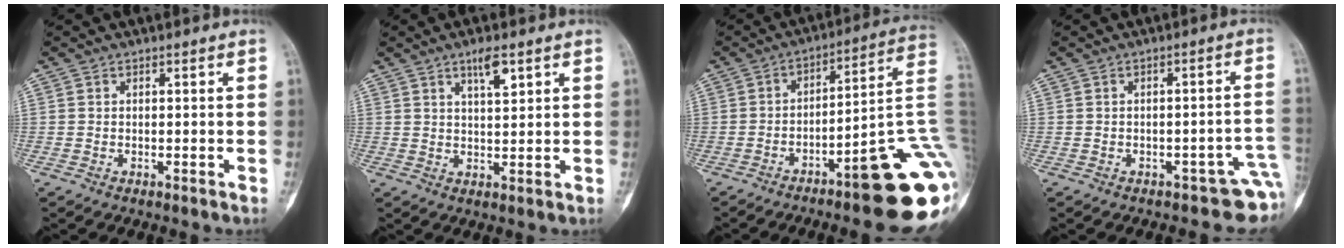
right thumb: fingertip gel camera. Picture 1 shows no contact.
{"total": 4.8, "force": [2.7, 1.4, 3.7], "torque": [-0.058, -0.015, 0.048]}
{"total": 20.4, "force": [-7.5, 3.3, 18.7], "torque": [-0.166, 0.060, -0.096]}
{"total": 6.2, "force": [-2.7, 3.1, 4.7], "torque": [-0.026, 0.026, -0.028]}